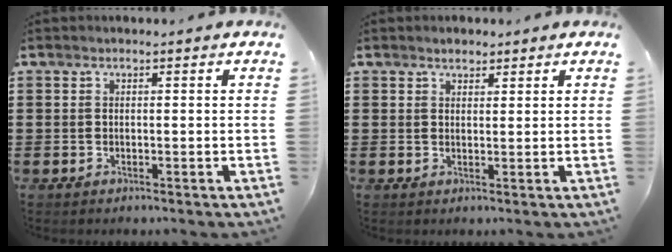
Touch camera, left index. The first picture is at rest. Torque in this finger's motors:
{"motor_torque": [0.24, -0.26, 0.00, 0.01]}